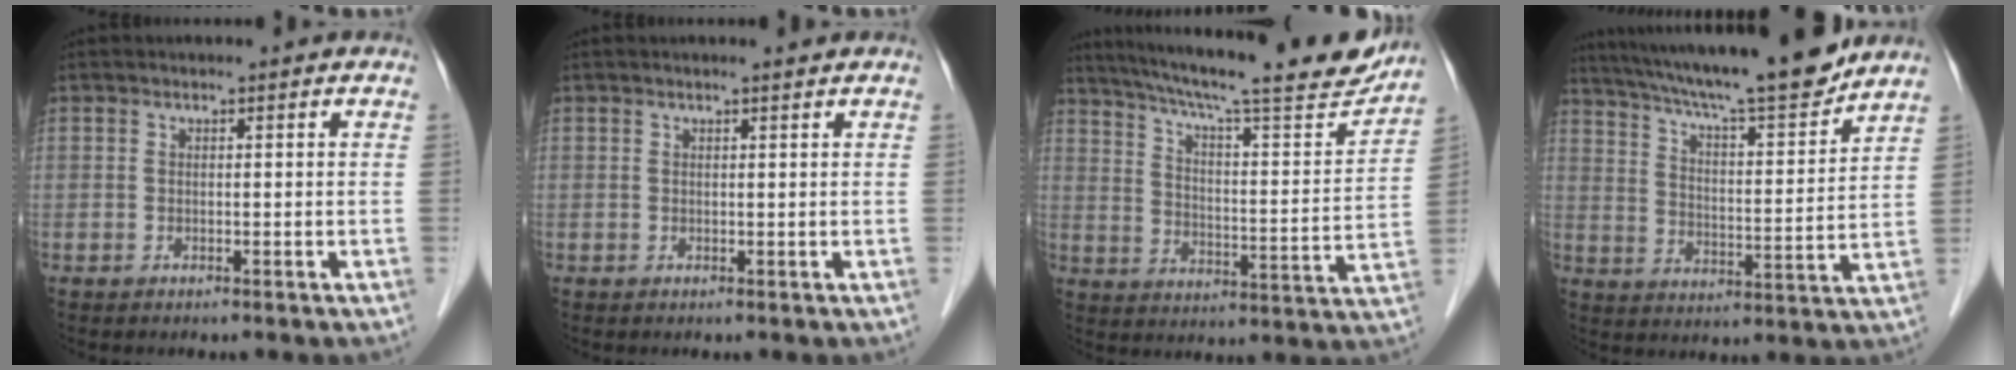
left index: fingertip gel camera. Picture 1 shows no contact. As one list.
[{"total": 1.0, "force": [0.9, -0.1, 0.5], "torque": [-0.010, 0.004, 0.017]}, {"total": 25.1, "force": [21.8, 2.7, 12.1], "torque": [-0.193, -0.022, 0.296]}, {"total": 19.5, "force": [17.1, 0.8, 9.3], "torque": [-0.156, -0.001, 0.261]}]